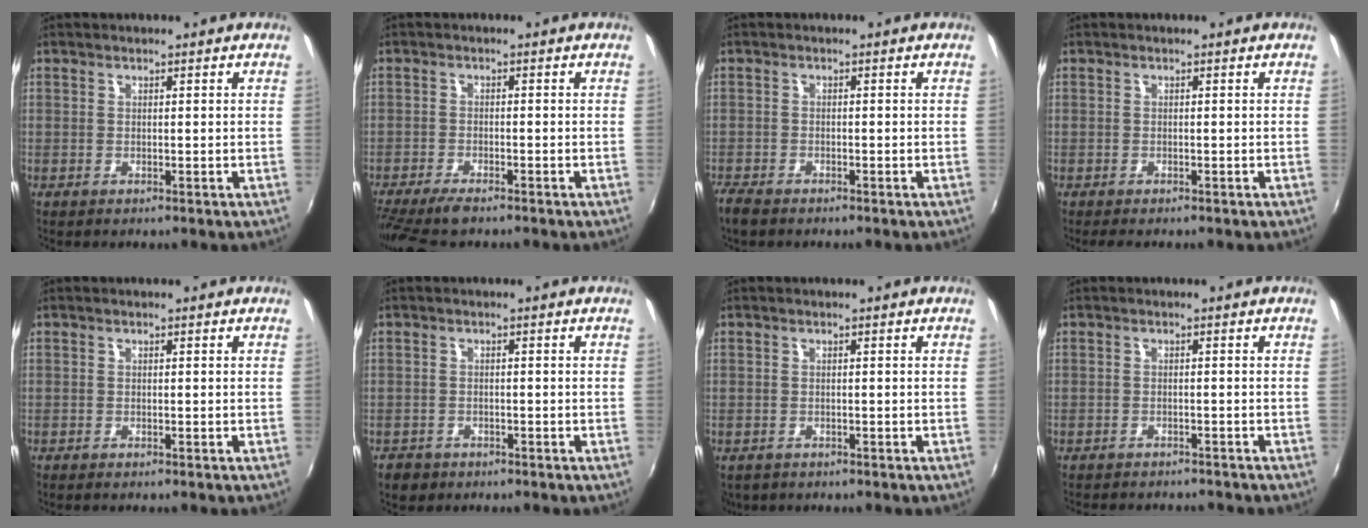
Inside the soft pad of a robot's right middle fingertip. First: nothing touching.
{"total": 7.9, "force": [-6.5, 1.8, 4.2], "torque": [-0.107, -0.032, -0.116]}
{"total": 3.5, "force": [-3.0, 1.1, 1.3], "torque": [-0.039, -0.014, -0.063]}
{"total": 1.8, "force": [-1.5, 0.7, 0.8], "torque": [-0.017, -0.012, -0.025]}
{"total": 0.6, "force": [-0.6, 0.1, 0.1], "torque": [-0.002, -0.003, -0.013]}
{"total": 3.2, "force": [-2.2, 2.2, 0.8], "torque": [-0.027, -0.004, -0.036]}
{"total": 3.0, "force": [-2.1, 1.9, 1.0], "torque": [-0.024, -0.011, -0.031]}
{"total": 6.9, "force": [-6.3, 1.7, 2.1], "torque": [-0.057, -0.015, -0.091]}